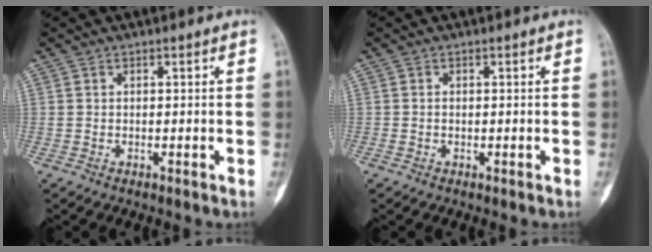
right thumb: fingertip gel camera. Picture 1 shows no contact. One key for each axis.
{"total": 0.0}